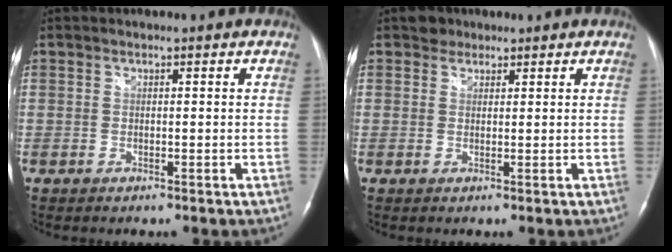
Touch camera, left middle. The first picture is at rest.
{"total": 1.9, "force": [1.4, 1.3, 0.0], "torque": [0.003, 0.006, 0.019]}